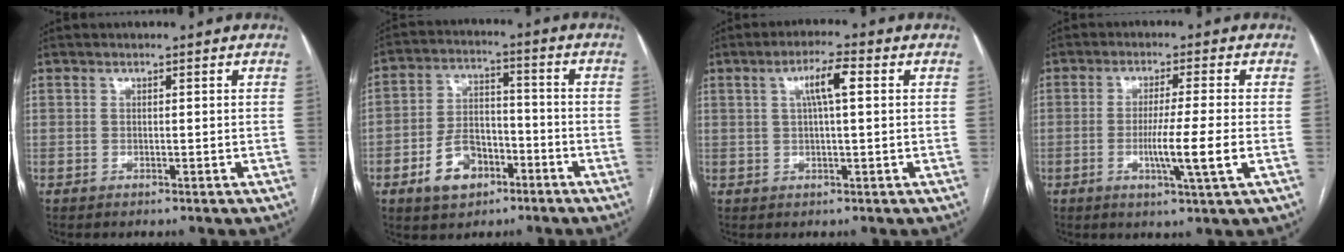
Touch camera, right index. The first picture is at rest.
{"total": 9.2, "force": [-4.5, 5.9, 5.5], "torque": [-0.111, 0.019, -0.072]}
{"total": 5.2, "force": [1.4, 0.6, 4.9], "torque": [-0.091, 0.011, 0.025]}
{"total": 7.5, "force": [-1.6, -0.9, 7.3], "torque": [-0.126, -0.018, -0.031]}